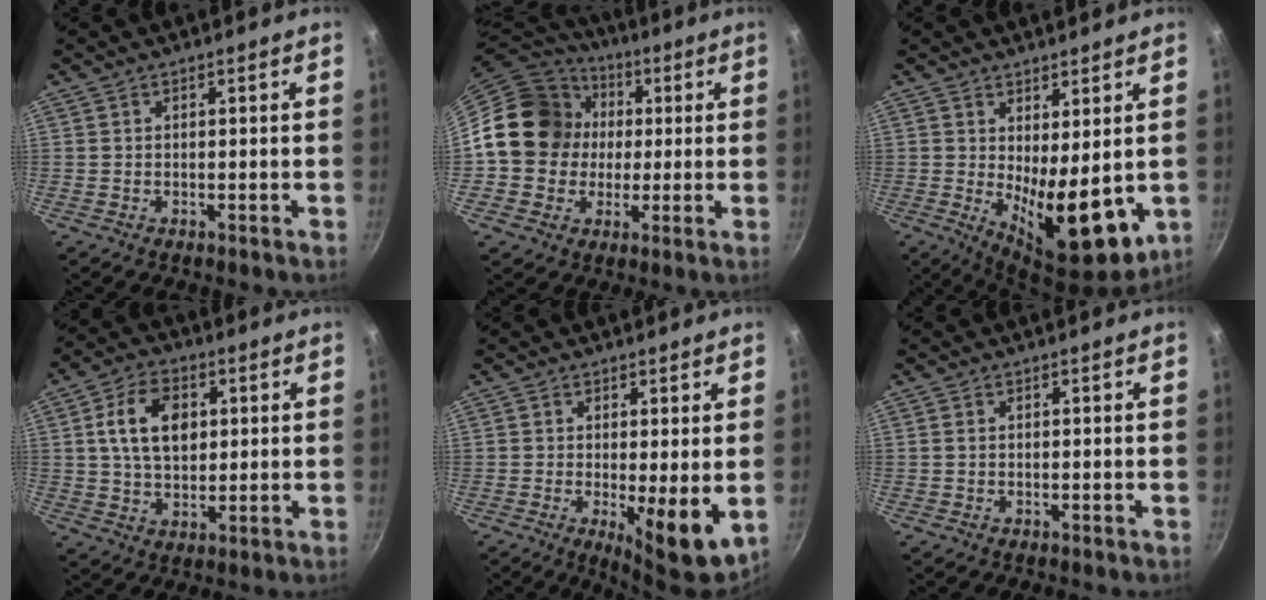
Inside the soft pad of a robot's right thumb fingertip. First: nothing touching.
{"total": 17.2, "force": [1.3, 15.2, 7.8], "torque": [-0.108, 0.032, 0.013]}
{"total": 11.8, "force": [0.1, 4.9, 10.8], "torque": [-0.137, -0.028, 0.016]}
{"total": 11.1, "force": [2.4, 7.3, 7.9], "torque": [-0.120, 0.001, 0.039]}
{"total": 7.8, "force": [-0.7, 2.2, 7.5], "torque": [-0.100, -0.019, -0.003]}
{"total": 0.6, "force": [0.1, 0.4, 0.4], "torque": [-0.006, 0.002, 0.000]}